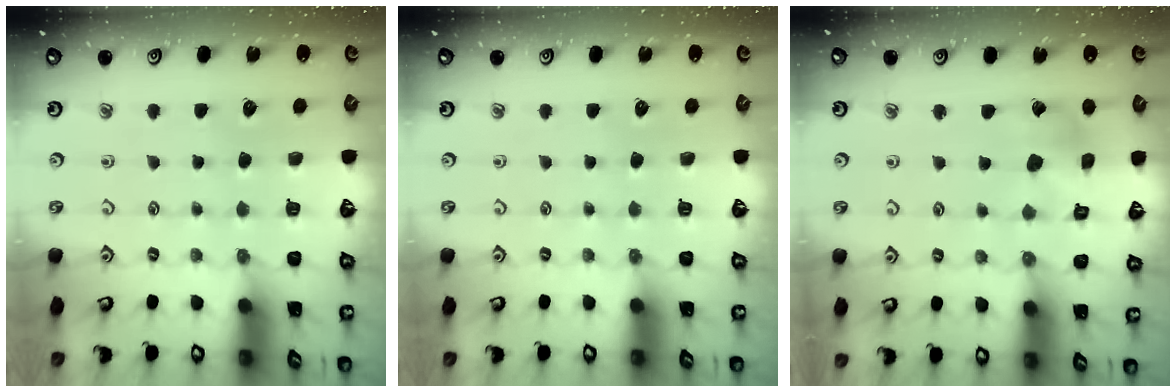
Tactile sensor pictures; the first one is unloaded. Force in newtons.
{"total": 0.0}
{"total": 6.7, "press": 6.7, "slide": 0.4}